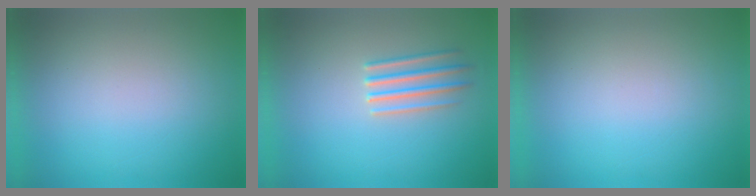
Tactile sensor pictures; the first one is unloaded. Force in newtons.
{"total": 2.7}
{"total": 1.0}